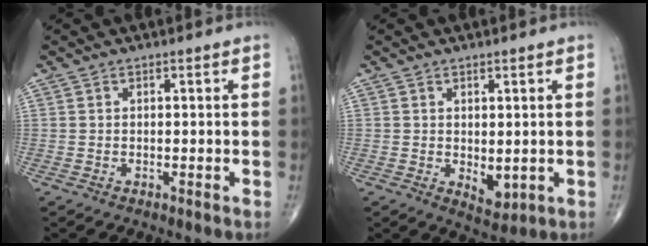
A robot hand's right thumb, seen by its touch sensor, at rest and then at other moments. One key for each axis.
{"total": 3.8, "fx": -0.2, "fy": 2.2, "fz": 3.2, "tx": -0.034, "ty": -0.011, "tz": 0.007}